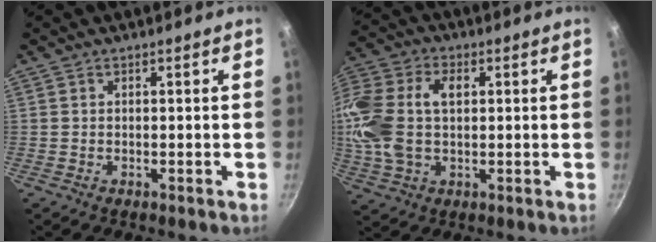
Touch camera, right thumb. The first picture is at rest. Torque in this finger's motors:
{"motor_torque": [0.45, 0.60, 0.36, -0.13, 0.52]}